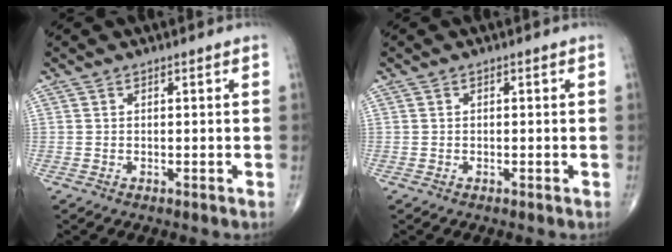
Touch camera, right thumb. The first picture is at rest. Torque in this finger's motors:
{"motor_torque": [-0.06, -0.21, -0.46, -0.22, 0.01]}